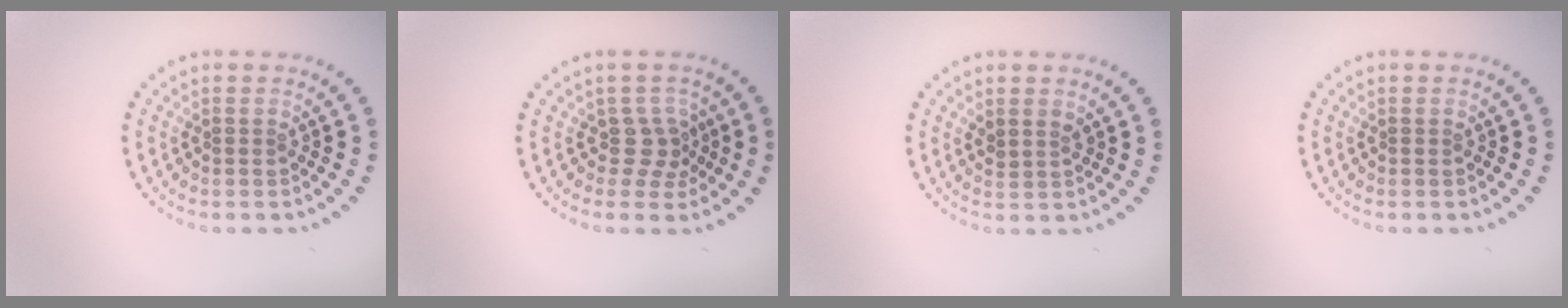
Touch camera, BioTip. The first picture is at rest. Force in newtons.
{"total": 2.3, "press": 1.6, "slide": 1.6}
{"total": 1.2, "press": 1.0, "slide": 0.6}
{"total": 0.0}